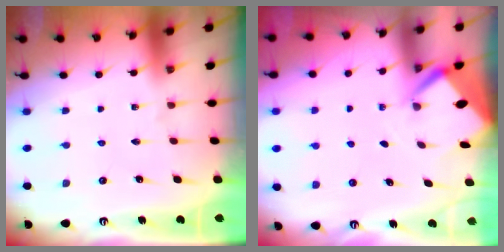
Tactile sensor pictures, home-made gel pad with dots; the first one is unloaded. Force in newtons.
{"total": 2.8, "press": 2.8, "slide": 0.2}